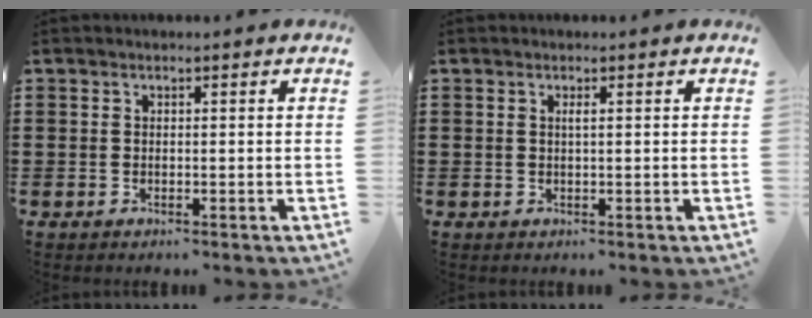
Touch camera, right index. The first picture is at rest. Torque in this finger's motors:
{"motor_torque": [0.02, -0.02, 0.01, 0.04]}